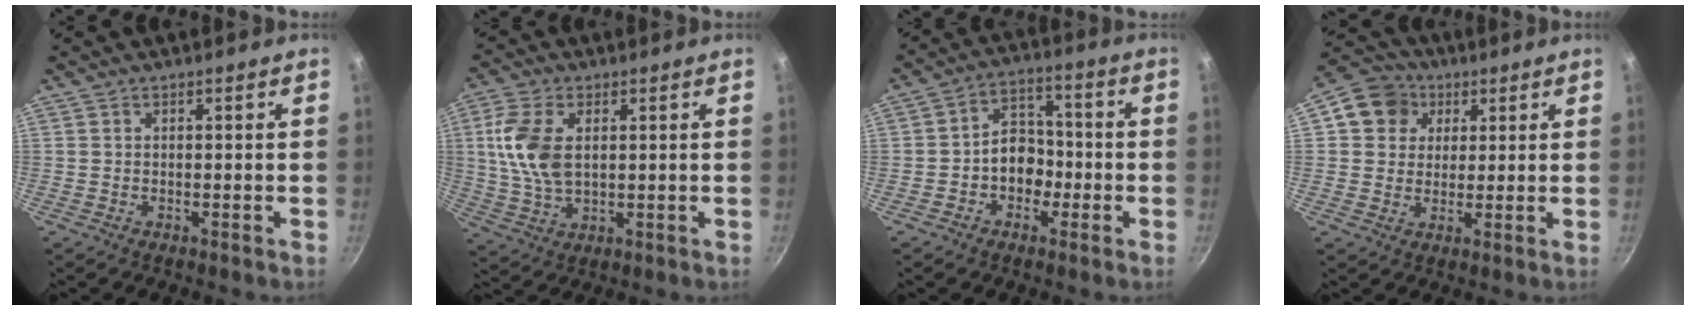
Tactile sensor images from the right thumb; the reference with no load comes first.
{"total": 10.7, "force": [1.9, 6.2, 8.5], "torque": [-0.169, -0.003, 0.038]}
{"total": 7.9, "force": [-2.1, 6.1, 4.6], "torque": [-0.025, 0.034, -0.041]}
{"total": 9.1, "force": [3.1, 8.0, 3.2], "torque": [-0.021, 0.009, 0.038]}